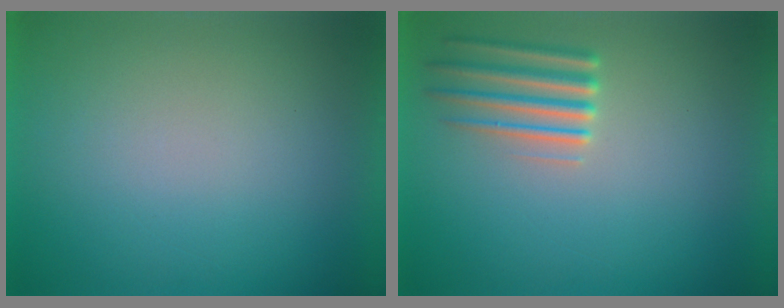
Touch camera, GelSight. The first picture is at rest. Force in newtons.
{"total": 2.3}